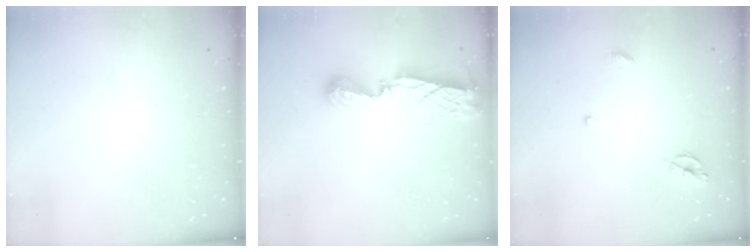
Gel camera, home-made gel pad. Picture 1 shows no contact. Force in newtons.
{"total": 7.9, "press": 7.9, "slide": 0.3}
{"total": 5.5, "press": 5.5, "slide": 0.6}